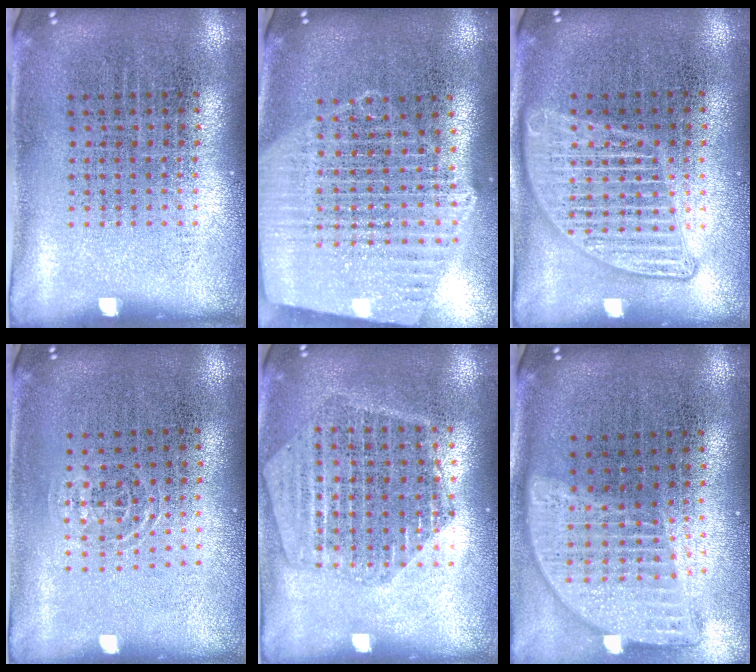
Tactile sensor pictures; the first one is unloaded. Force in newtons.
{"total": 2.1, "press": 1.9, "slide": 1.0}
{"total": 2.8, "press": 2.8, "slide": 0.3}
{"total": 0.8, "press": 0.5, "slide": 0.6}
{"total": 1.7, "press": 1.6, "slide": 0.5}
{"total": 2.0, "press": 1.6, "slide": 1.2}